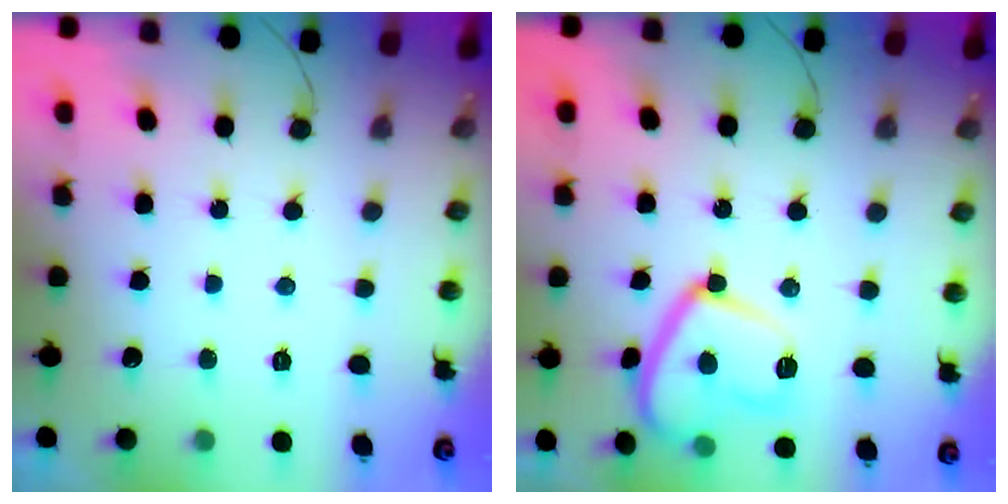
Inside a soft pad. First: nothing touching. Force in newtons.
{"total": 13.4, "press": 13.4, "slide": 0.6}